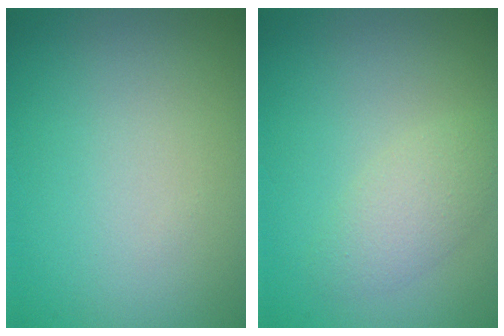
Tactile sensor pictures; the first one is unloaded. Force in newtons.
{"total": 2.4, "press": 2.4, "slide": 0.1}